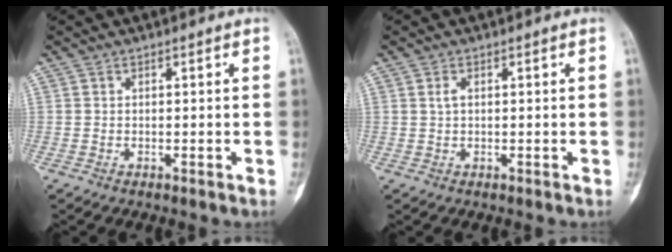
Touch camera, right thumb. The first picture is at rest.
{"total": 1.2, "force": [0.3, 0.7, 1.0], "torque": [-0.022, 0.002, 0.007]}